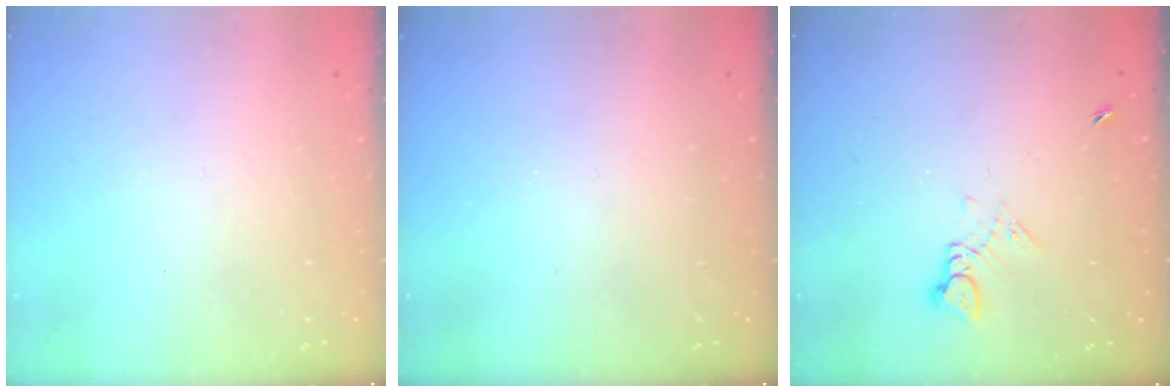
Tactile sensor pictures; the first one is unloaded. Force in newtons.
{"total": 0.0}
{"total": 4.4, "press": 4.4, "slide": 0.1}